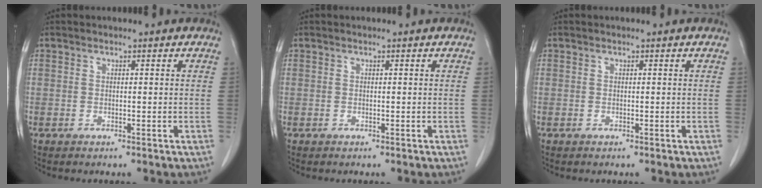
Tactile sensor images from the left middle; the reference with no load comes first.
{"total": 0.0}
{"total": 0.0}